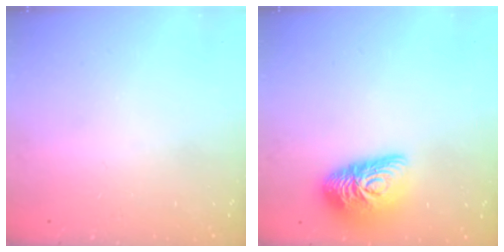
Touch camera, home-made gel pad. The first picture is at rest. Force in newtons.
{"total": 13.7, "press": 13.7, "slide": 0.9}